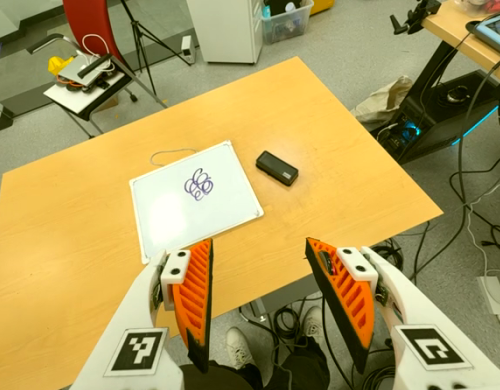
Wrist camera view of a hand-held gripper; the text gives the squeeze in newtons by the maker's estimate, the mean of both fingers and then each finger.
{"total": 0.0}